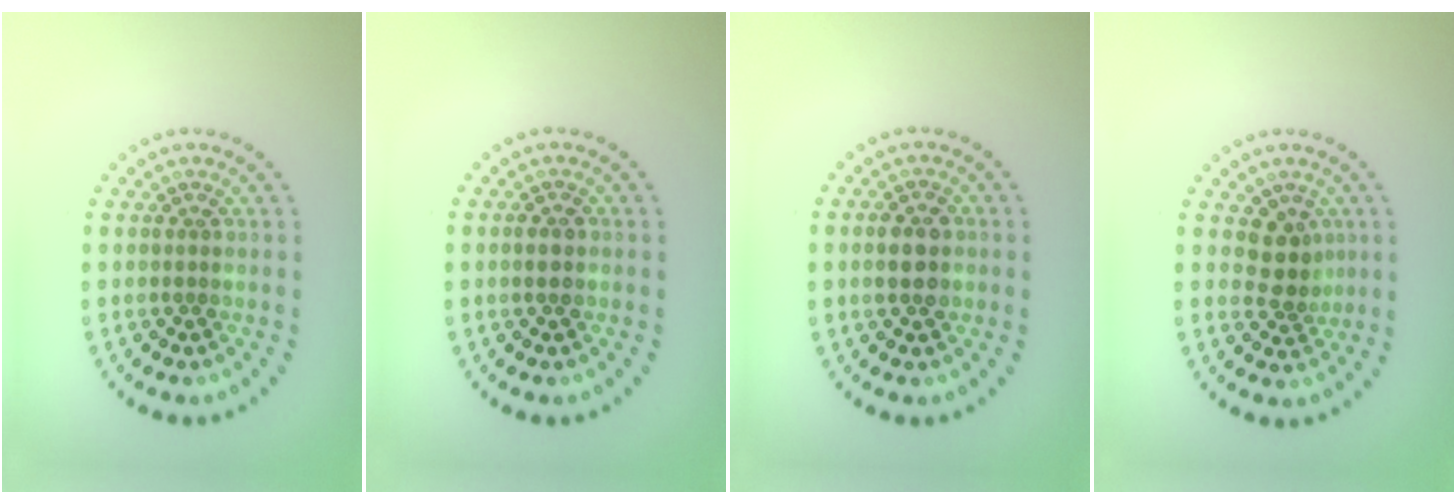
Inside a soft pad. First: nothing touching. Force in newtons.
{"total": 1.0, "press": 1.0, "slide": 0.1}
{"total": 2.8, "press": 2.8, "slide": 0.2}
{"total": 2.8, "press": 2.2, "slide": 1.7}